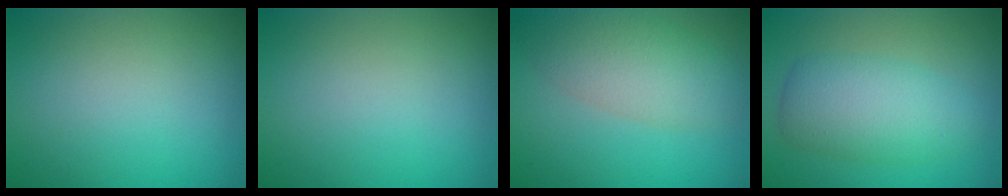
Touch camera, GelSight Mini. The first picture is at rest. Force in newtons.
{"total": 0.0}
{"total": 5.4, "press": 5.4, "slide": 0.2}
{"total": 5.0, "press": 5.0, "slide": 0.2}